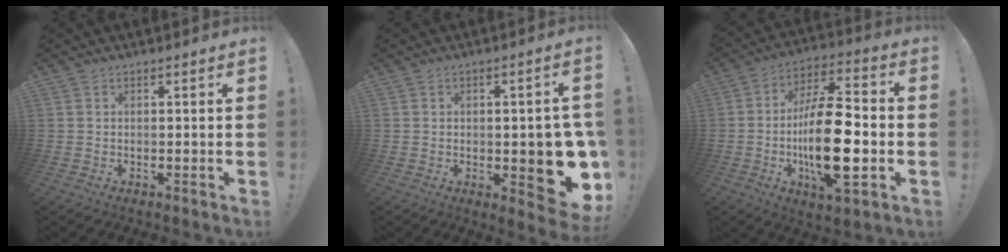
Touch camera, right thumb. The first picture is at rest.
{"total": 13.1, "force": [-2.4, 5.8, 11.5], "torque": [-0.118, -0.001, -0.026]}
{"total": 21.0, "force": [-3.5, 7.8, 19.1], "torque": [-0.352, 0.001, -0.058]}